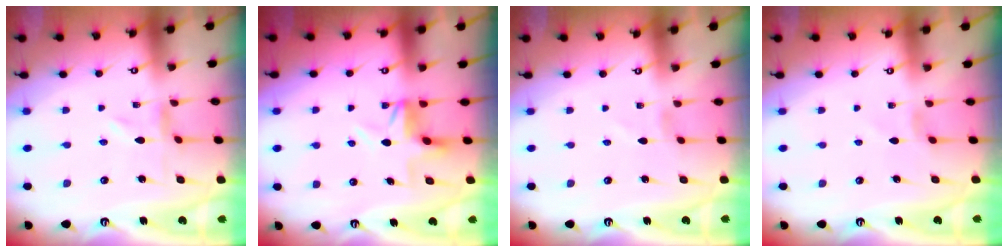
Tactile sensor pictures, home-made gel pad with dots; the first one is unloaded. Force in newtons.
{"total": 4.0, "press": 3.9, "slide": 0.4}
{"total": 0.8, "press": 0.8, "slide": 0.1}
{"total": 1.2, "press": 1.2, "slide": 0.3}